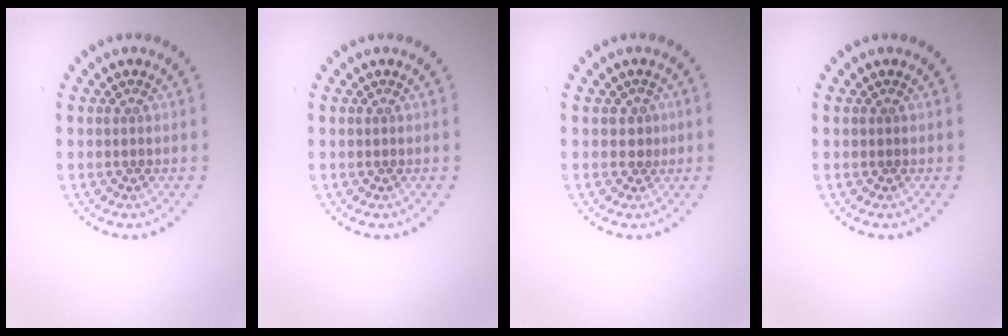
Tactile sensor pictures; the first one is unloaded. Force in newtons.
{"total": 0.0}
{"total": 1.0, "press": 0.8, "slide": 0.6}
{"total": 0.0}